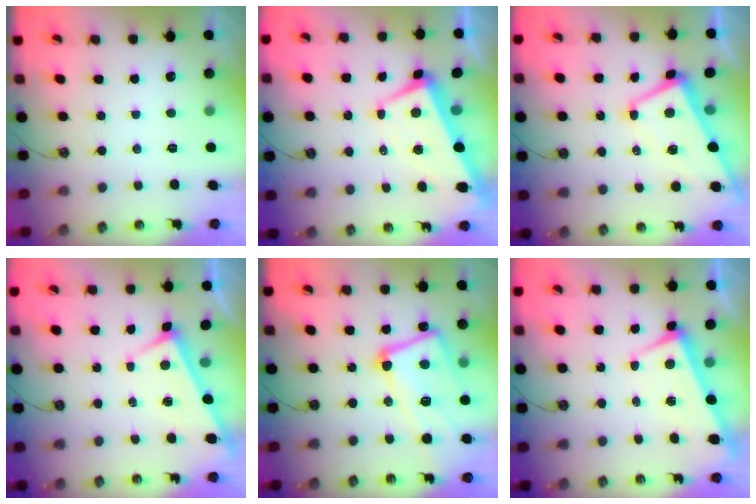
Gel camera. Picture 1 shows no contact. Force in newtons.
{"total": 2.0, "press": 1.6, "slide": 1.2}
{"total": 1.2, "press": 0.7, "slide": 1.0}
{"total": 1.0, "press": 0.9, "slide": 0.4}
{"total": 15.1, "press": 14.9, "slide": 2.3}
{"total": 3.9, "press": 3.9, "slide": 0.6}